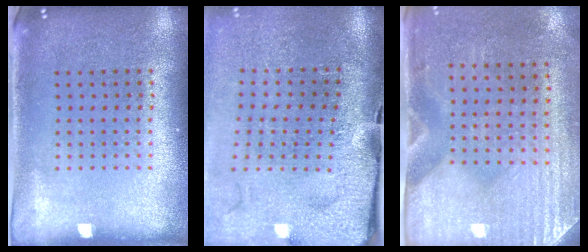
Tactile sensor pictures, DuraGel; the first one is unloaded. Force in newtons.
{"total": 4.4, "press": 3.4, "slide": 2.7}
{"total": 2.9, "press": 2.5, "slide": 1.5}